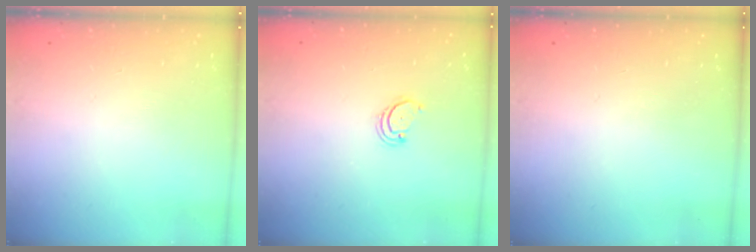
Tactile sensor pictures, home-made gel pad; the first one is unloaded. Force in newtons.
{"total": 2.6, "press": 2.5, "slide": 0.5}
{"total": 0.0}